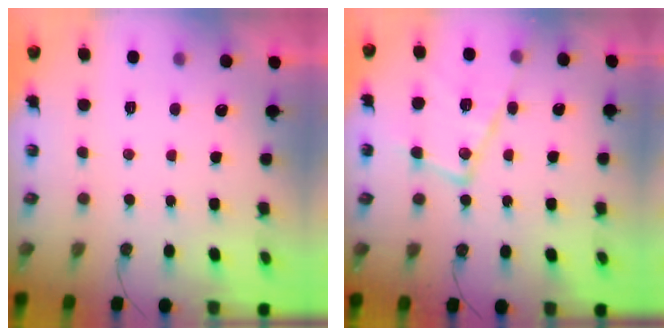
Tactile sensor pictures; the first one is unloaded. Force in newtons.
{"total": 16.9, "press": 16.9, "slide": 1.4}